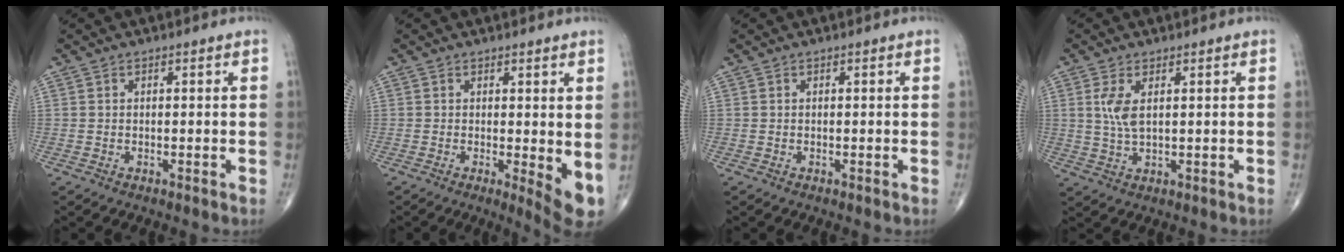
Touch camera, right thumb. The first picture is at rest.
{"total": 5.7, "force": [0.2, 1.7, 5.4], "torque": [-0.070, -0.014, 0.005]}
{"total": 0.0}
{"total": 4.2, "force": [1.2, 1.6, 3.7], "torque": [-0.086, -0.010, 0.029]}